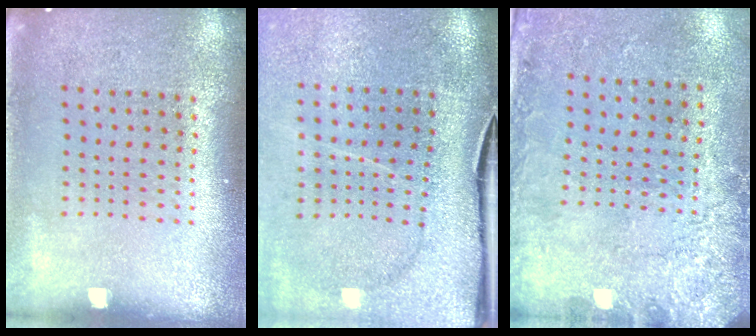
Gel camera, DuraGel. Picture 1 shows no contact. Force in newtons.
{"total": 3.9, "press": 3.2, "slide": 2.3}
{"total": 2.7, "press": 2.0, "slide": 1.8}